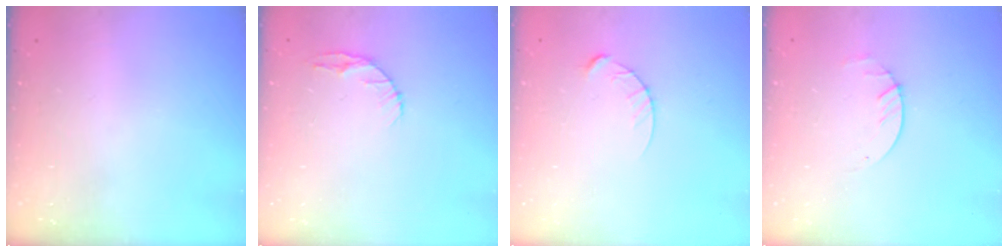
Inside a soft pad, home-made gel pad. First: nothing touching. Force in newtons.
{"total": 5.8, "press": 5.7, "slide": 0.8}
{"total": 5.7, "press": 5.7, "slide": 0.5}
{"total": 1.7, "press": 1.6, "slide": 0.2}